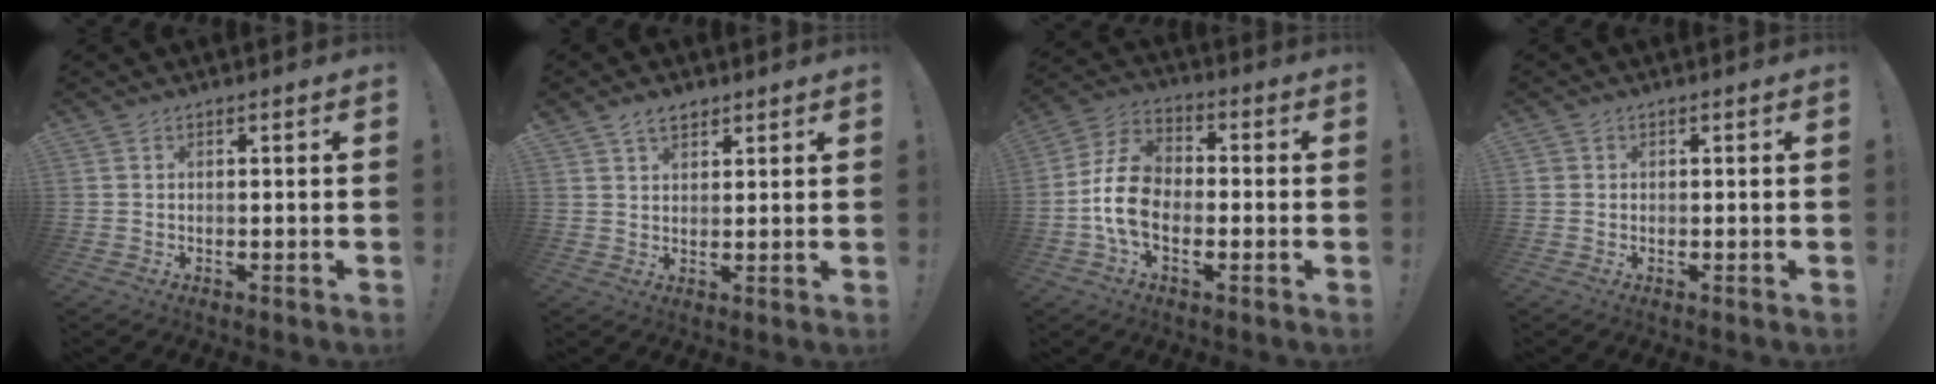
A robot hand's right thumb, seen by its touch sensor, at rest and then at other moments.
{"total": 4.4, "force": [3.1, 2.6, 1.8], "torque": [-0.021, -0.014, 0.056]}
{"total": 12.6, "force": [-3.2, 8.5, 8.8], "torque": [-0.171, 0.026, -0.055]}
{"total": 0.9, "force": [0.3, 0.8, 0.2], "torque": [-0.004, 0.001, 0.005]}